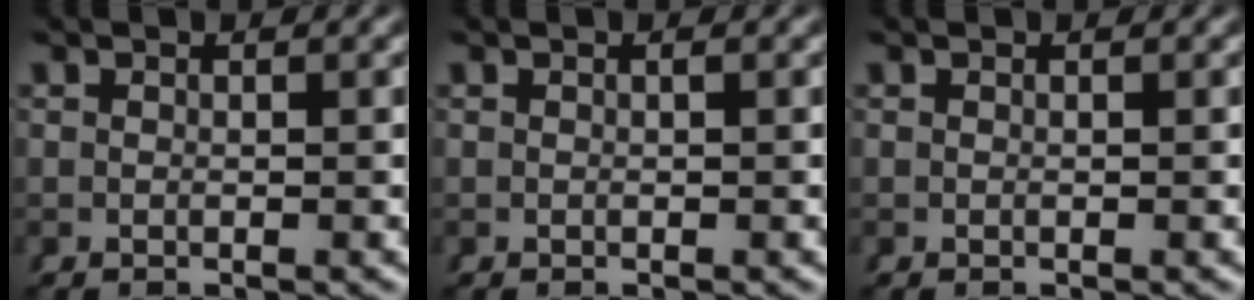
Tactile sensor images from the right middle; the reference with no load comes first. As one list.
[{"total": 0.0}, {"total": 0.0}]